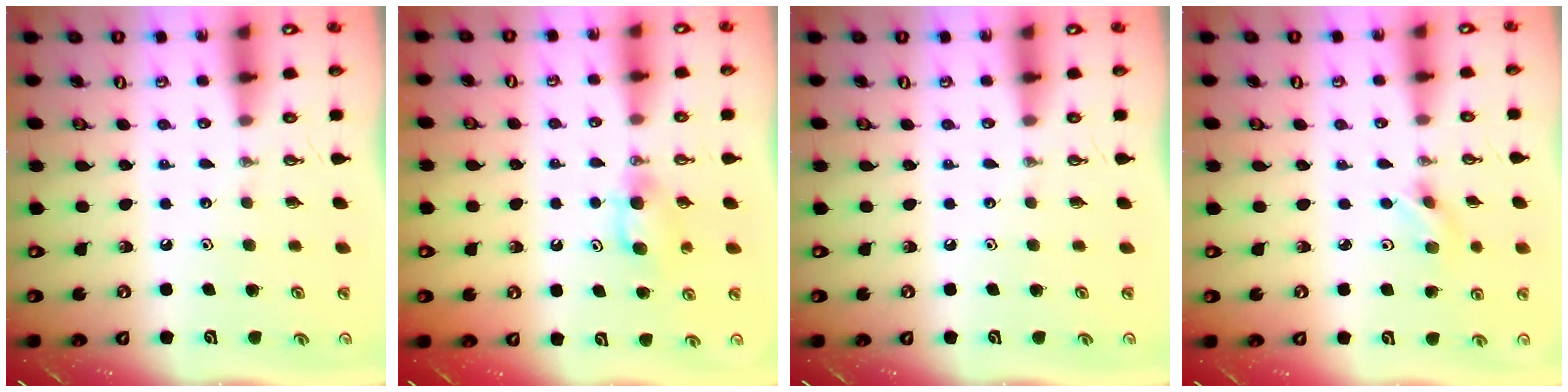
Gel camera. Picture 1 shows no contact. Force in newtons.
{"total": 5.2, "press": 5.2, "slide": 0.2}
{"total": 0.0}
{"total": 3.2, "press": 3.1, "slide": 0.7}